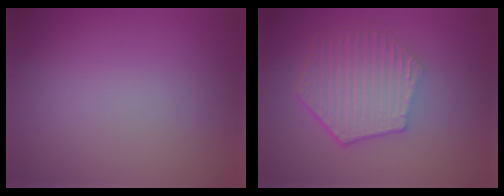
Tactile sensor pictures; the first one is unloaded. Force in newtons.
{"total": 5.8, "press": 4.3, "slide": 3.9}